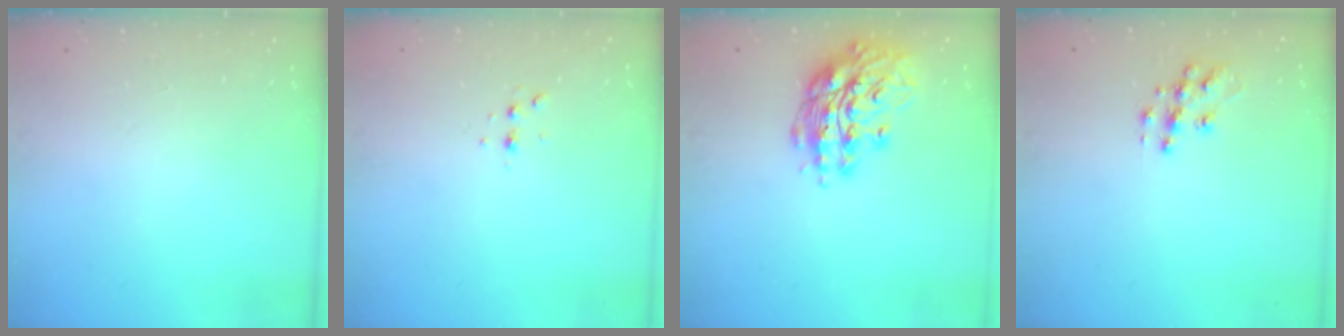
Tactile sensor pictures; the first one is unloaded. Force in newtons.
{"total": 2.8, "press": 2.8, "slide": 0.7}
{"total": 15.2, "press": 15.2, "slide": 0.8}
{"total": 10.2, "press": 10.2, "slide": 0.7}